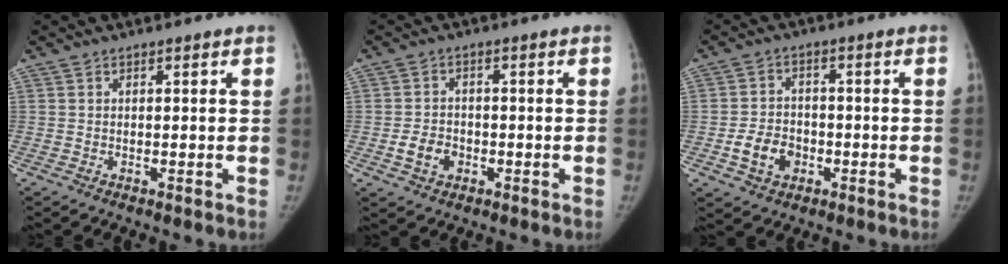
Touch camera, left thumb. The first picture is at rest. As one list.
[{"total": 4.5, "force": [-1.7, 3.6, 2.2], "torque": [-0.027, 0.013, -0.029]}, {"total": 6.8, "force": [-2.4, 5.3, 3.4], "torque": [-0.042, 0.016, -0.042]}]